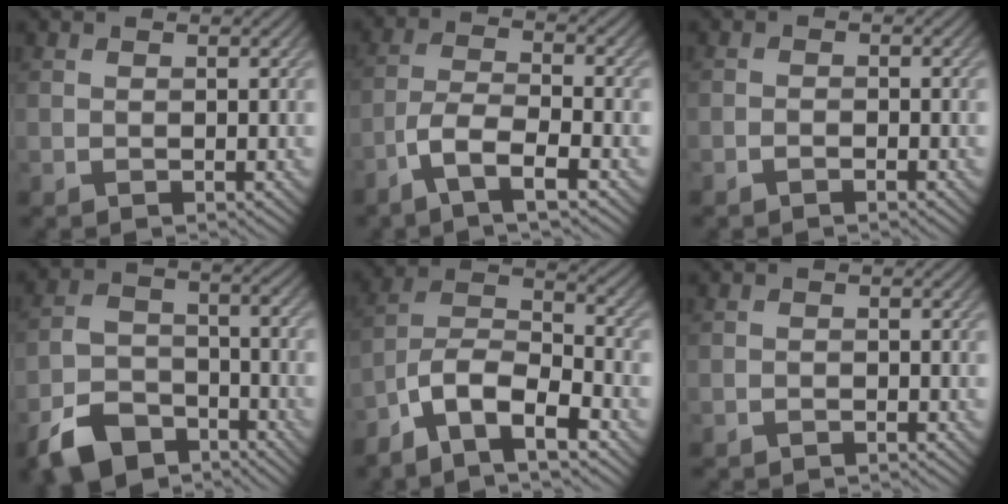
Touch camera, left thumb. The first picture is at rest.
{"total": 6.2, "force": [-3.9, 1.6, 4.6], "torque": [-0.097, 0.002, -0.085]}
{"total": 0.9, "force": [-0.7, 0.2, 0.4], "torque": [-0.008, 0.001, -0.016]}
{"total": 9.5, "force": [-6.8, 4.8, 4.5], "torque": [-0.098, -0.013, -0.137]}
{"total": 10.5, "force": [-7.4, 3.7, 6.5], "torque": [-0.130, -0.004, -0.149]}
{"total": 1.1, "force": [-1.1, 0.1, 0.0], "torque": [0.002, 0.000, -0.022]}